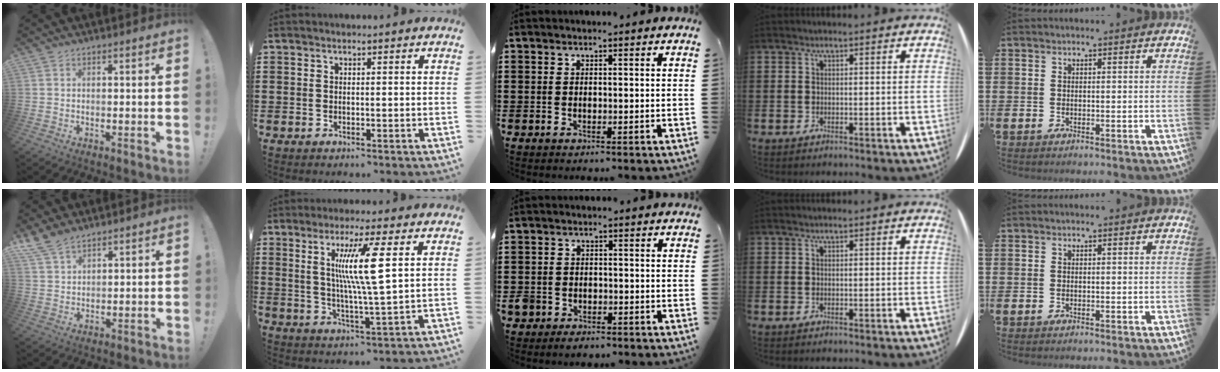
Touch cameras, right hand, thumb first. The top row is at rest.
{"thumb": {"total": 7.3, "force": [5.9, 3.4, 2.7], "torque": [-0.057, -0.030, 0.117]}, "index": {"total": 10.2, "force": [3.1, 0.7, 9.7], "torque": [-0.197, 0.001, 0.044]}, "middle": {"total": 2.1, "force": [-1.7, 1.2, 0.3], "torque": [-0.018, 0.000, -0.039]}}